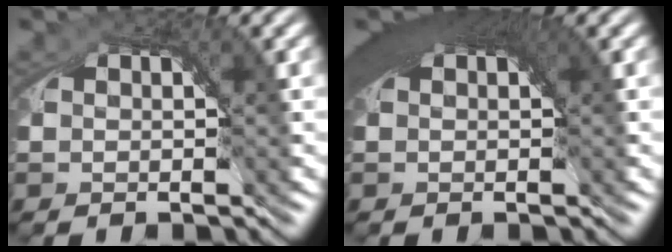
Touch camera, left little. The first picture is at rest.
{"total": 4.9, "force": [1.6, 1.7, 4.3], "torque": [-0.052, 0.014, 0.018]}